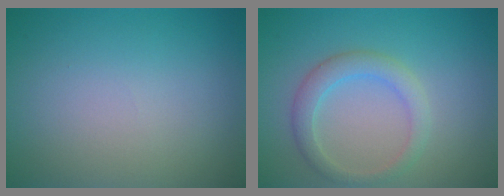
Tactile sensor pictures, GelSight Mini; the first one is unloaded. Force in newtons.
{"total": 2.7, "press": 2.7, "slide": 0.0}